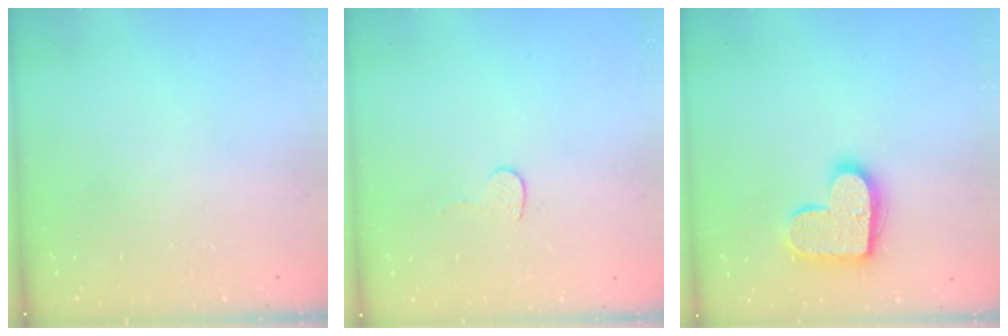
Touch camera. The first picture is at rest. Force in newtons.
{"total": 4.7, "press": 4.7, "slide": 0.4}
{"total": 15.5, "press": 15.5, "slide": 0.8}